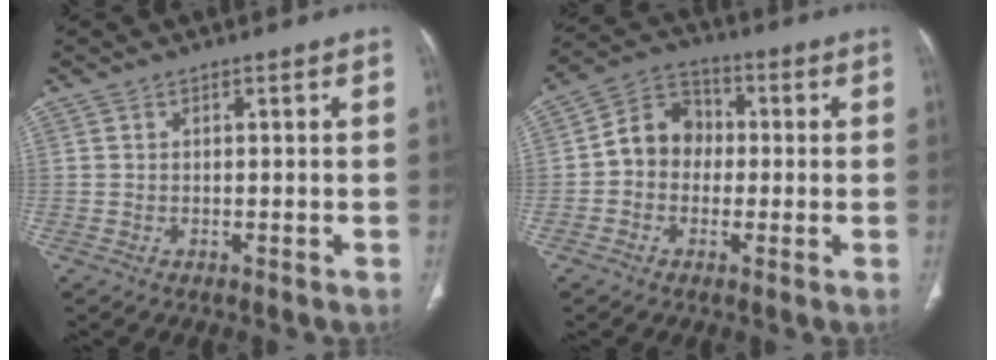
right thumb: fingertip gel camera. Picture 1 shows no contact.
{"total": 8.7, "force": [-0.4, 7.4, 4.5], "torque": [-0.051, 0.031, -0.024]}